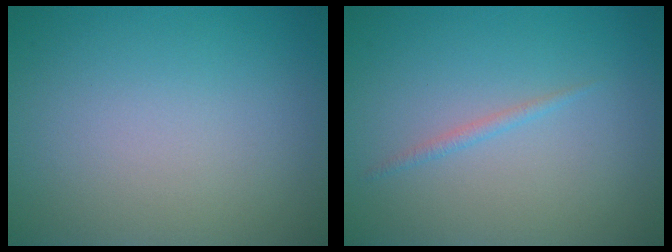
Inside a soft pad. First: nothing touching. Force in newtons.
{"total": 0.8, "press": 0.8, "slide": 0.1}